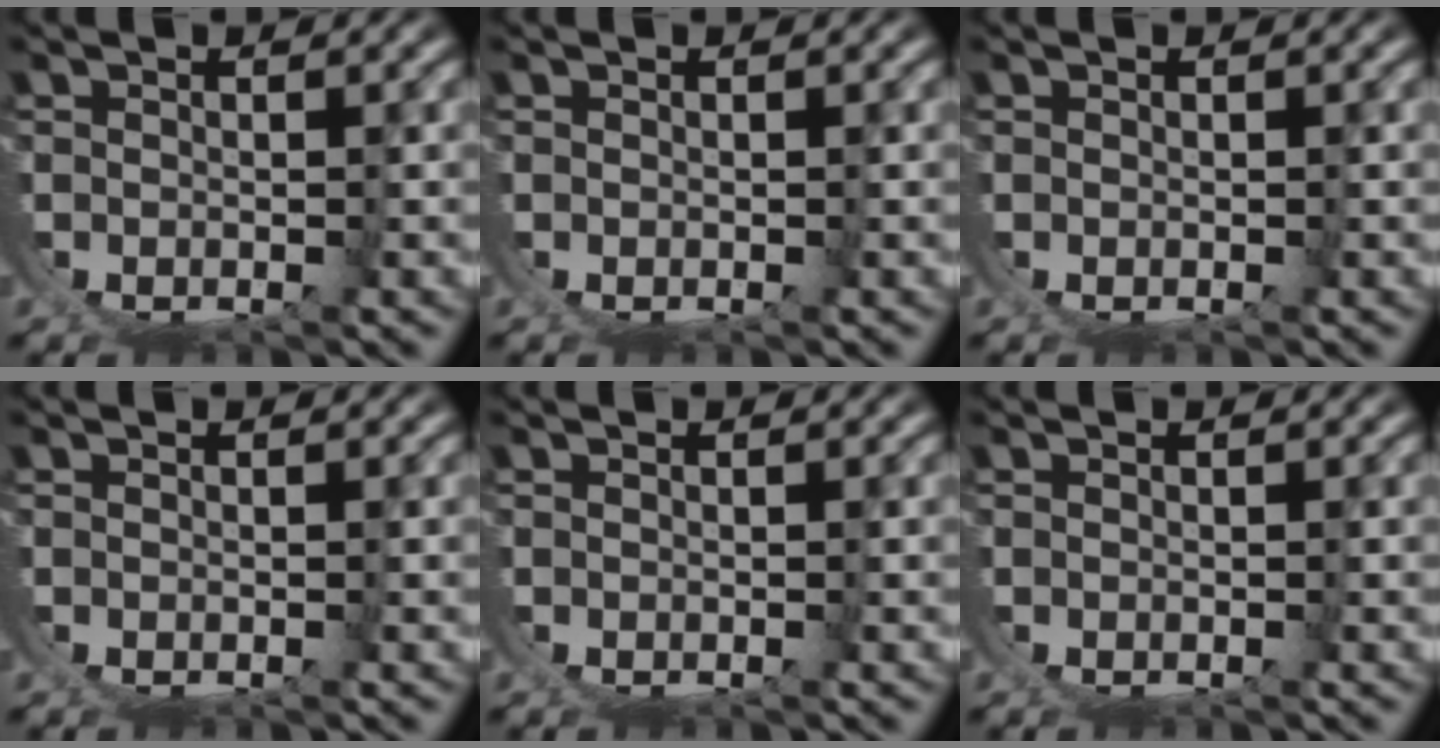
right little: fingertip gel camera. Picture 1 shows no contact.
{"total": 0.0}
{"total": 0.0}
{"total": 0.0}
{"total": 0.0}
{"total": 0.0}